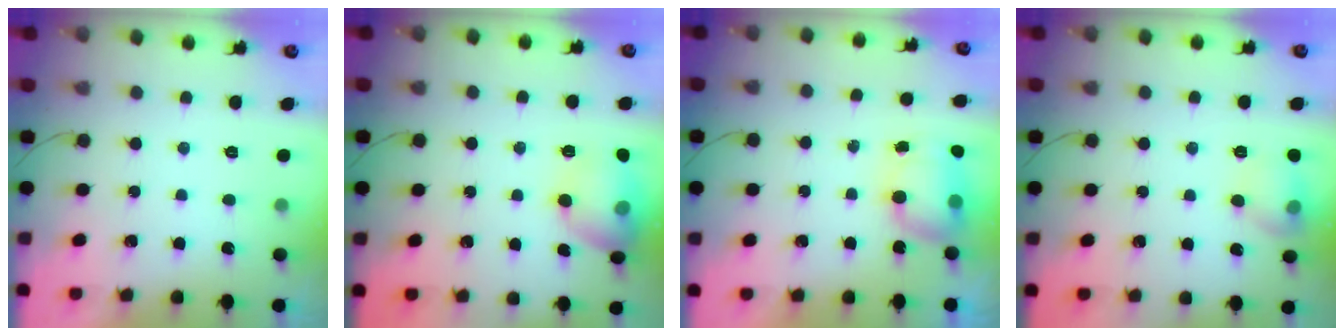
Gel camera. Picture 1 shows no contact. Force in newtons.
{"total": 12.8, "press": 12.8, "slide": 1.4}
{"total": 7.0, "press": 6.9, "slide": 1.1}
{"total": 8.4, "press": 8.4, "slide": 0.8}